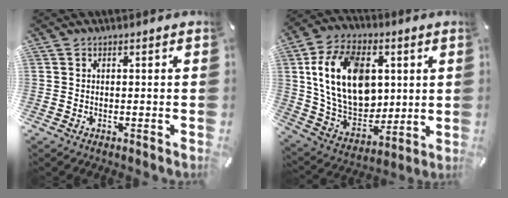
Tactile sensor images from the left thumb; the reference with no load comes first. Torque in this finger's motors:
{"motor_torque": [1.06, 1.41, 1.64, -1.14, 0.73]}